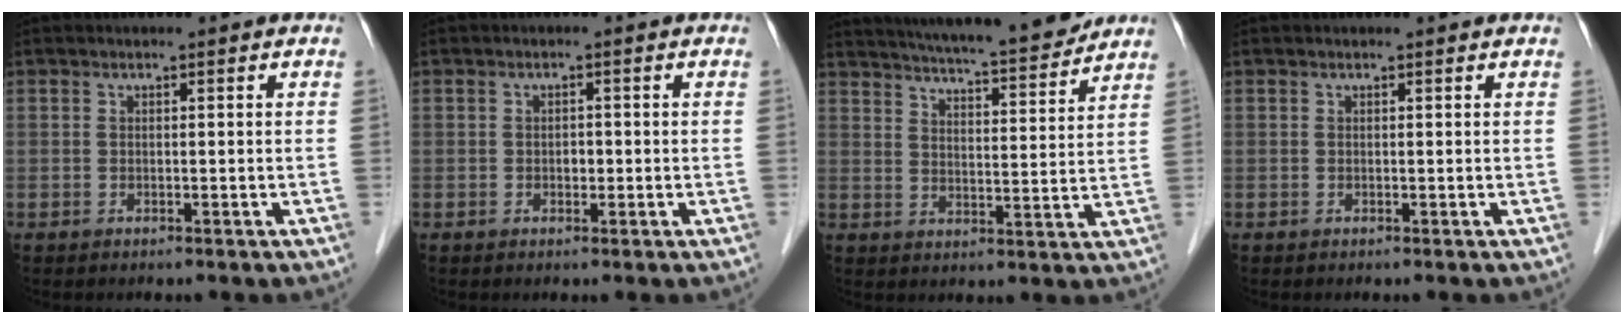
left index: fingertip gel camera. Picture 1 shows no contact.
{"total": 1.2, "force": [-0.3, 0.8, 0.9], "torque": [-0.014, 0.001, -0.004]}
{"total": 16.0, "force": [14.5, 0.9, 6.7], "torque": [-0.109, 0.001, 0.206]}
{"total": 0.6, "force": [0.6, 0.1, 0.1], "torque": [-0.006, 0.003, 0.004]}